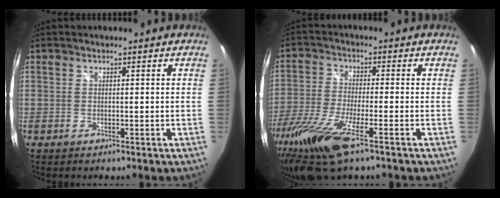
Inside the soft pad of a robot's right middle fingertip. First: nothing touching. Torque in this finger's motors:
{"motor_torque": [1.16, -0.98, 0.67, 0.21]}